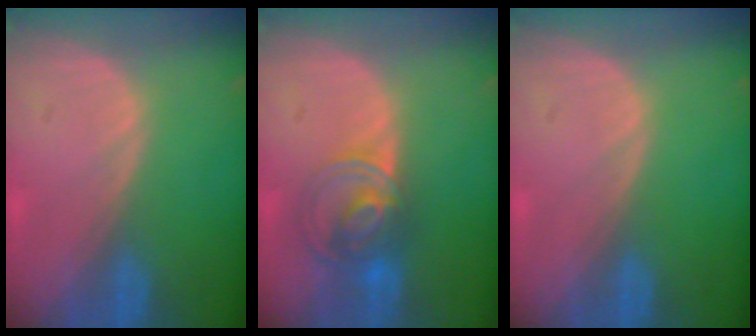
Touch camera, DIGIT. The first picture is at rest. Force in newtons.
{"total": 7.4, "press": 6.3, "slide": 3.9}
{"total": 0.0}